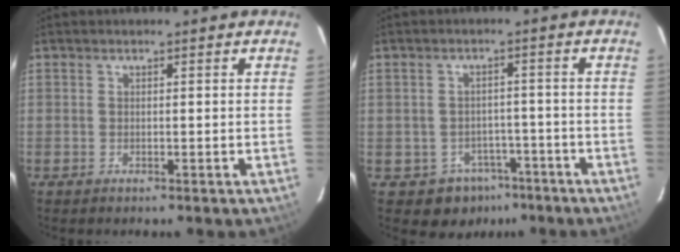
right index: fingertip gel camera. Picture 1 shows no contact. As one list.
[{"total": 6.3, "force": [-3.7, 5.0, 0.7], "torque": [-0.019, 0.031, -0.036]}]